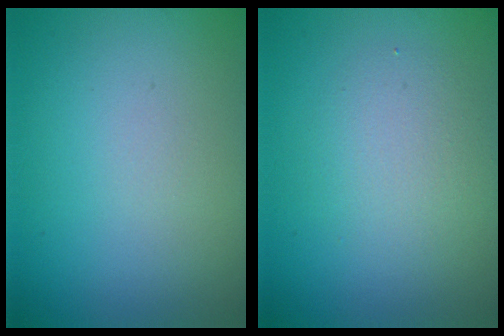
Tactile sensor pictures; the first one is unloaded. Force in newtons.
{"total": 2.6, "press": 2.6, "slide": 0.3}